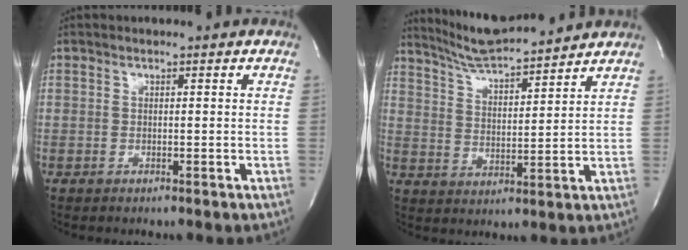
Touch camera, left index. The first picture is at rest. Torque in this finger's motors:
{"motor_torque": [-0.19, 0.03, 0.09, 0.09]}